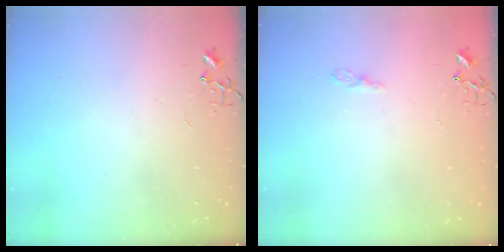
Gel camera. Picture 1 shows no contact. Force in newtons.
{"total": 3.9, "press": 3.9, "slide": 0.5}